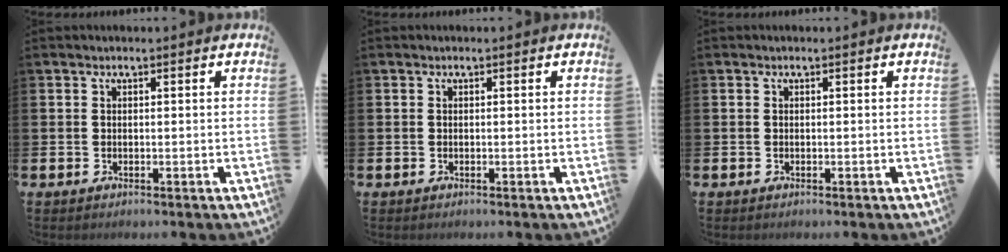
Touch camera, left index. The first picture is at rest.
{"total": 0.0}
{"total": 0.0}